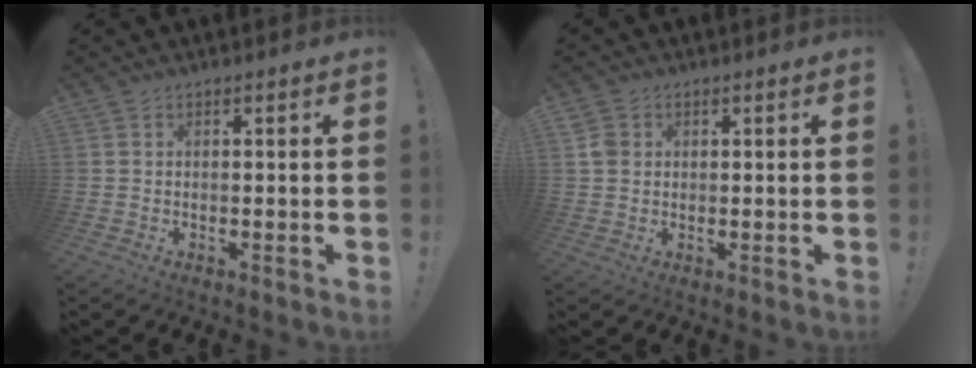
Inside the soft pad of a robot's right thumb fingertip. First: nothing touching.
{"total": 3.0, "force": [1.0, 2.5, 1.3], "torque": [-0.014, 0.002, 0.018]}